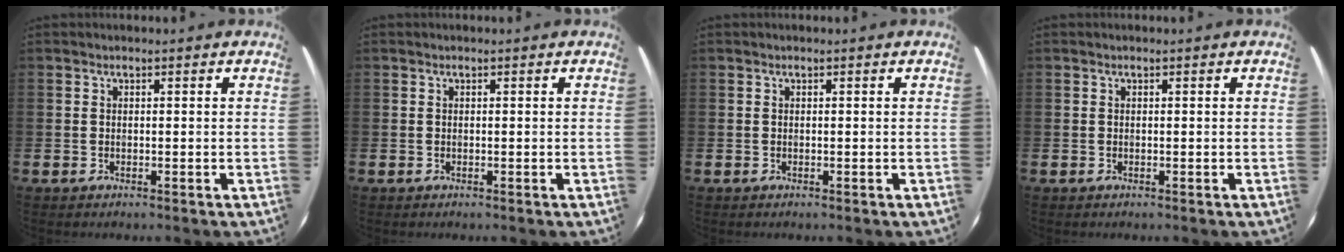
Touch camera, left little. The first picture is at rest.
{"total": 0.0}
{"total": 0.0}
{"total": 0.0}